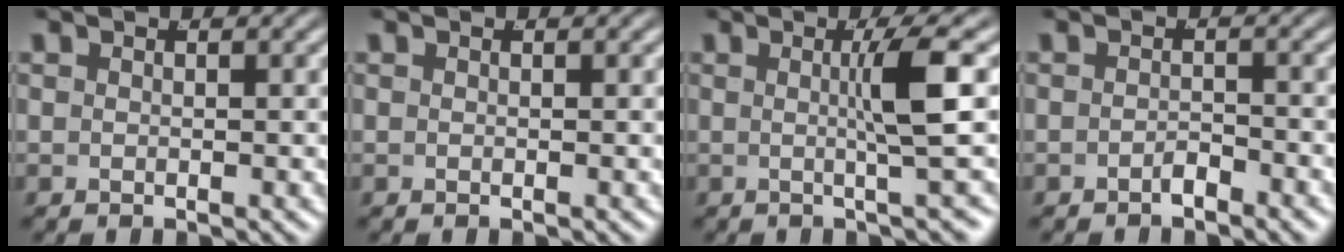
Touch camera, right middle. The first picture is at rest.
{"total": 0.0}
{"total": 3.7, "force": [0.1, -1.2, 3.5], "torque": [-0.058, 0.000, -0.001]}
{"total": 1.3, "force": [-1.2, 0.0, 0.3], "torque": [-0.002, -0.001, -0.023]}